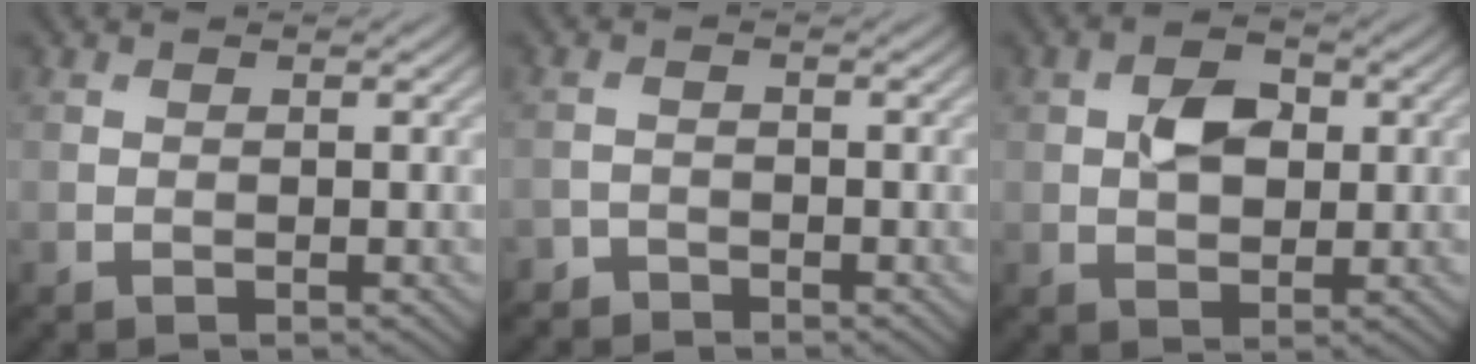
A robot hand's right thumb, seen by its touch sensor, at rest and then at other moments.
{"total": 1.7, "force": [-1.6, 0.7, -0.1], "torque": [0.004, 0.002, -0.036]}
{"total": 4.6, "force": [0.7, 3.1, 3.4], "torque": [-0.062, 0.004, 0.007]}